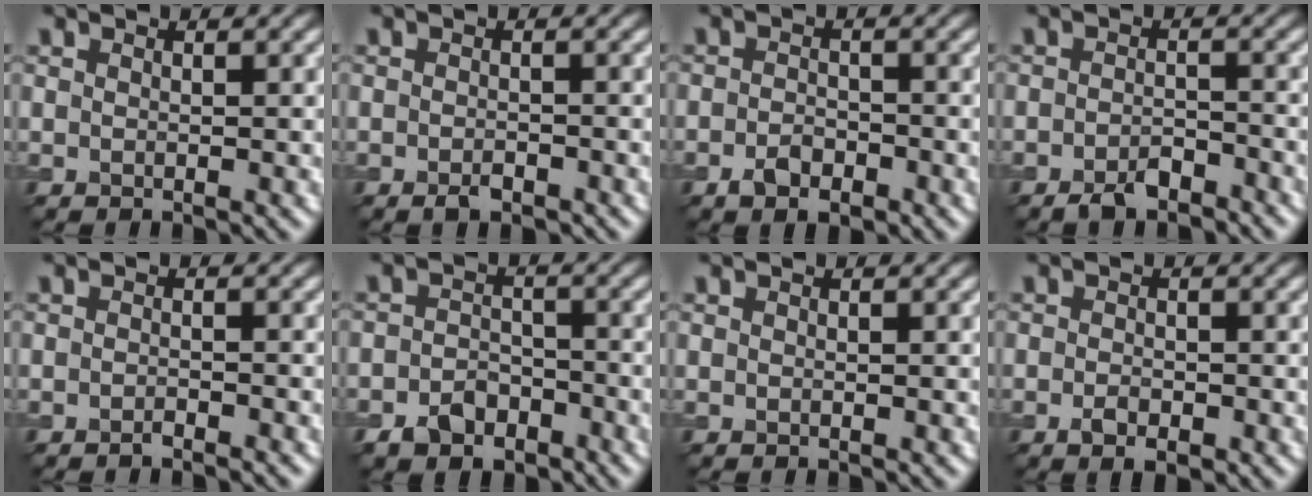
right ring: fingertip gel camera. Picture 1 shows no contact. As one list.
[{"total": 1.4, "force": [-1.0, 0.6, 0.8], "torque": [-0.015, -0.002, -0.018]}, {"total": 2.3, "force": [-1.3, 1.3, 1.3], "torque": [-0.021, 0.002, -0.026]}, {"total": 2.7, "force": [-2.1, 1.0, 1.3], "torque": [-0.021, 0.003, -0.041]}, {"total": 0.9, "force": [-0.8, 0.1, 0.4], "torque": [-0.006, 0.001, -0.014]}, {"total": 3.2, "force": [-2.2, 2.1, 1.1], "torque": [-0.015, 0.002, -0.044]}, {"total": 0.0}, {"total": 1.7, "force": [-0.8, 0.9, 1.3], "torque": [-0.022, -0.003, -0.015]}]